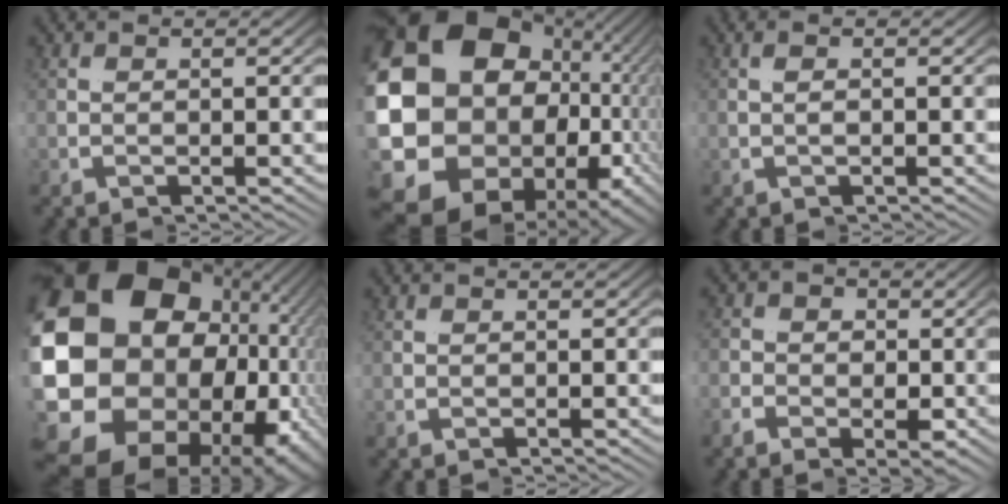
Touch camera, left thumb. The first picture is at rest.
{"total": 21.6, "force": [-0.9, 12.9, 17.3], "torque": [-0.318, -0.036, -0.001]}
{"total": 0.7, "force": [-0.1, -0.5, 0.6], "torque": [-0.008, 0.005, -0.007]}
{"total": 24.7, "force": [-1.5, 15.6, 19.0], "torque": [-0.347, -0.046, -0.012]}
{"total": 0.0}
{"total": 2.4, "force": [0.7, 2.0, 1.2], "torque": [-0.016, 0.016, -0.011]}